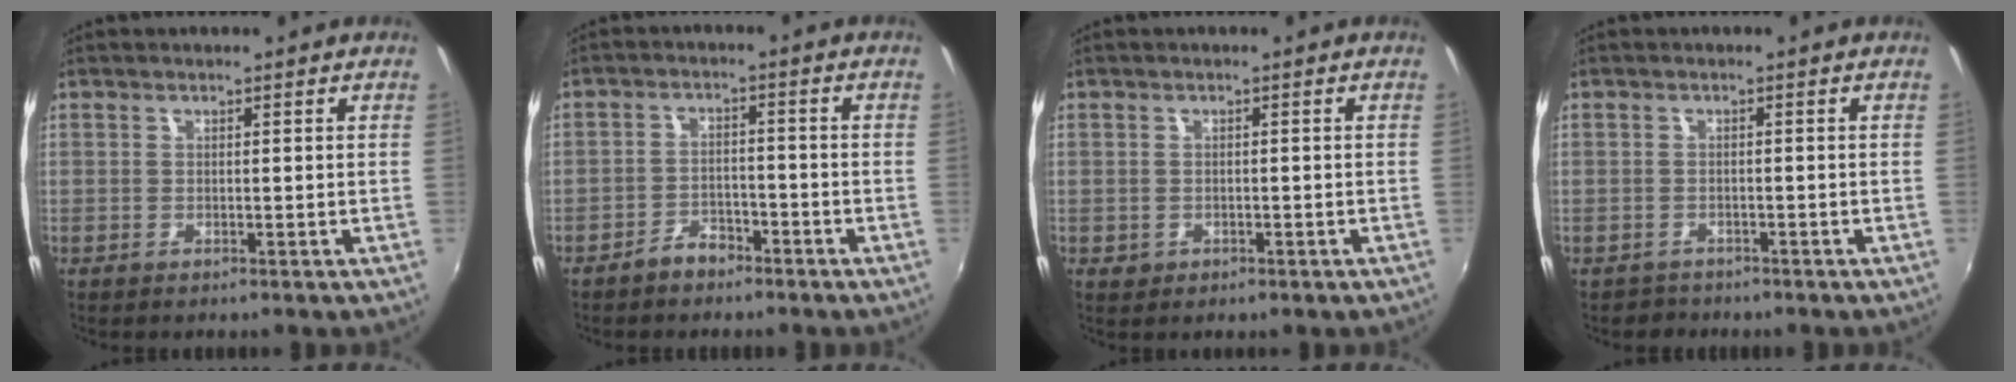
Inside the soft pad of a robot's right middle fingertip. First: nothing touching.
{"total": 4.0, "force": [-3.3, 1.9, 1.2], "torque": [-0.036, 0.009, -0.051]}
{"total": 2.0, "force": [-0.7, 1.6, 0.9], "torque": [-0.018, -0.003, -0.007]}
{"total": 2.1, "force": [-1.7, 1.3, -0.2], "torque": [-0.004, 0.002, -0.030]}